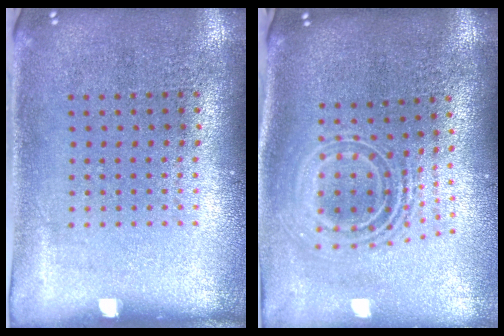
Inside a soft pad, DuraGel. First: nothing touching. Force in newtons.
{"total": 2.3, "press": 1.7, "slide": 1.6}